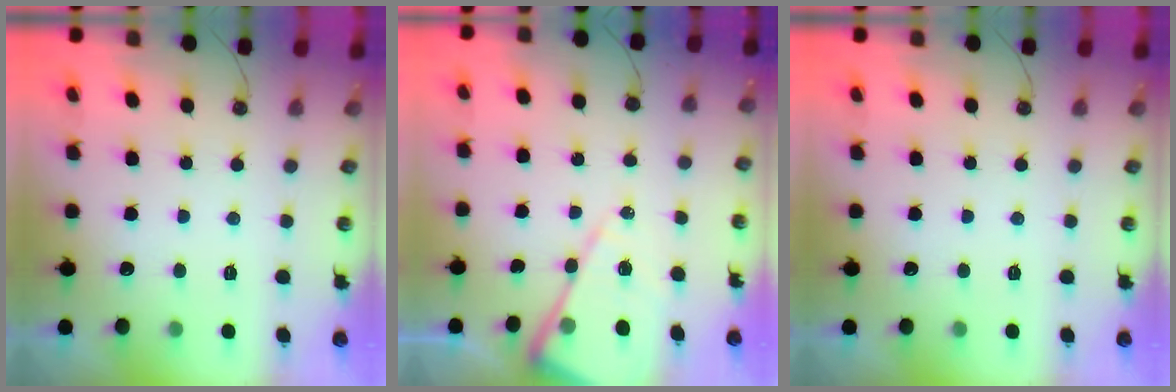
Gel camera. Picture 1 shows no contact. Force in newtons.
{"total": 13.6, "press": 13.6, "slide": 1.2}
{"total": 0.0}